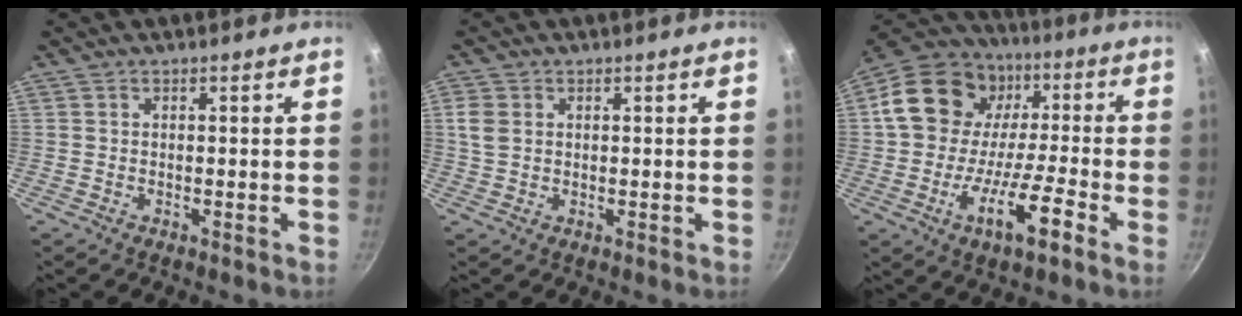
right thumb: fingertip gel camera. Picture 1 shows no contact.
{"total": 3.5, "force": [1.0, 2.7, 2.1], "torque": [-0.038, 0.000, 0.022]}
{"total": 19.2, "force": [-5.5, 12.6, 13.5], "torque": [-0.192, 0.054, -0.108]}